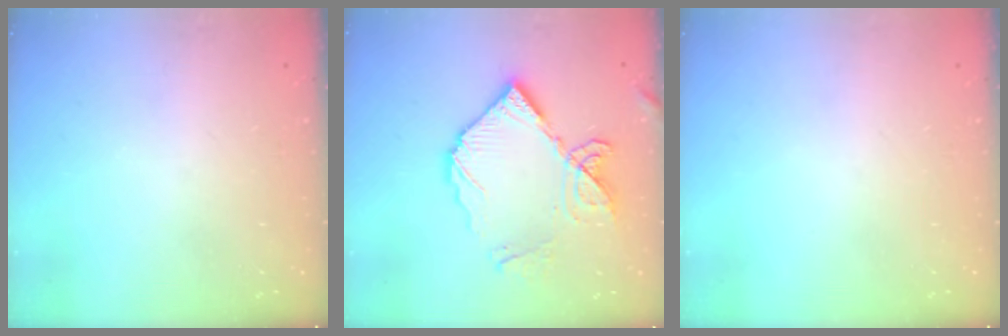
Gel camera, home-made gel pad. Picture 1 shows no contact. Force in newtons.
{"total": 14.1, "press": 14.0, "slide": 1.1}
{"total": 0.0}